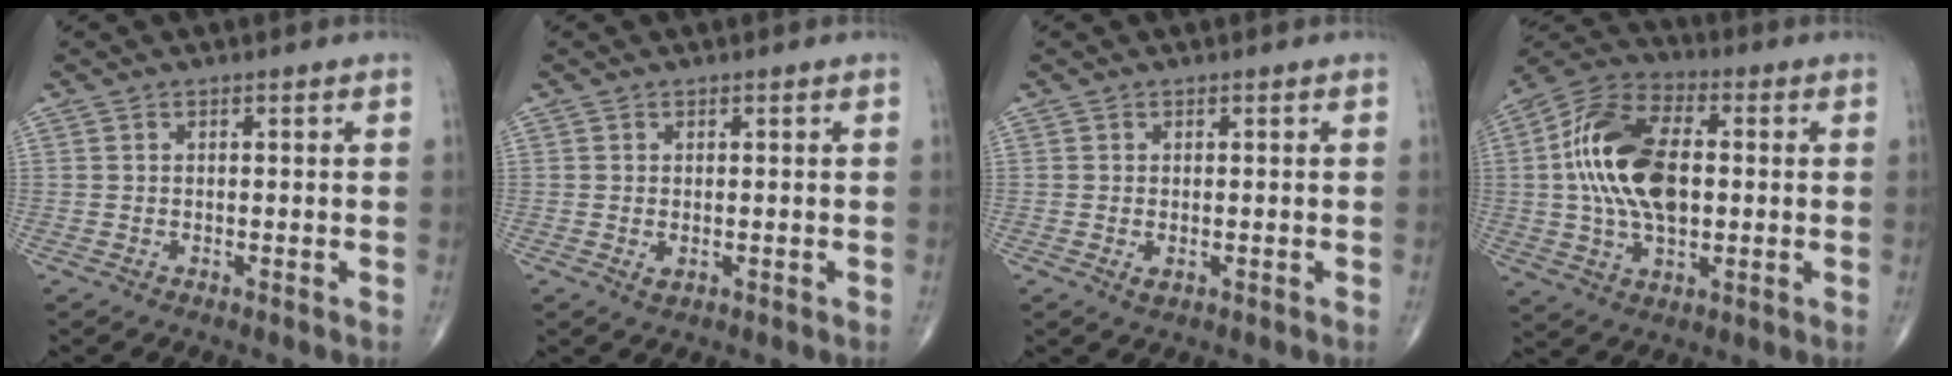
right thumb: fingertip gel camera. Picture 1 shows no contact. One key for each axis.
{"total": 1.1, "fx": -0.1, "fy": 0.6, "fz": 0.9, "tx": -0.014, "ty": -0.004, "tz": 0.000}
{"total": 1.2, "fx": -0.2, "fy": 0.7, "fz": 1.0, "tx": -0.016, "ty": -0.004, "tz": -0.001}
{"total": 18.1, "fx": 1.1, "fy": 10.2, "fz": 14.9, "tx": -0.282, "ty": 0.017, "tz": 0.017}